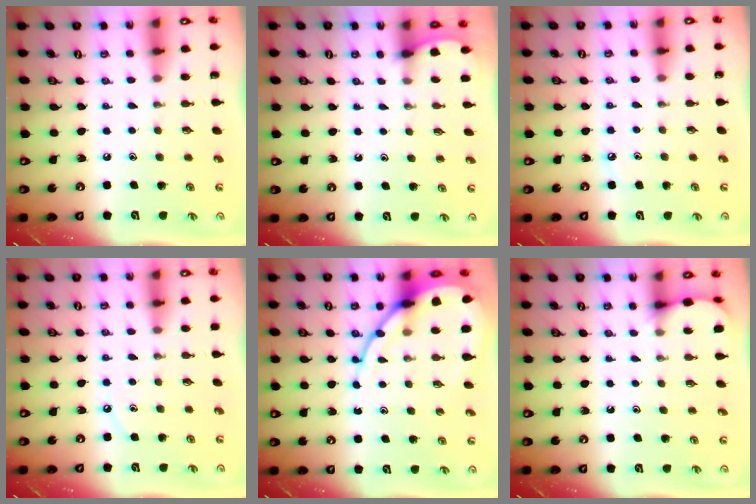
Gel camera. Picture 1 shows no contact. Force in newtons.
{"total": 1.9, "press": 1.9, "slide": 0.2}
{"total": 2.7, "press": 2.7, "slide": 0.4}
{"total": 3.6, "press": 3.6, "slide": 0.6}
{"total": 12.5, "press": 12.5, "slide": 1.1}
{"total": 2.8, "press": 2.8, "slide": 0.3}